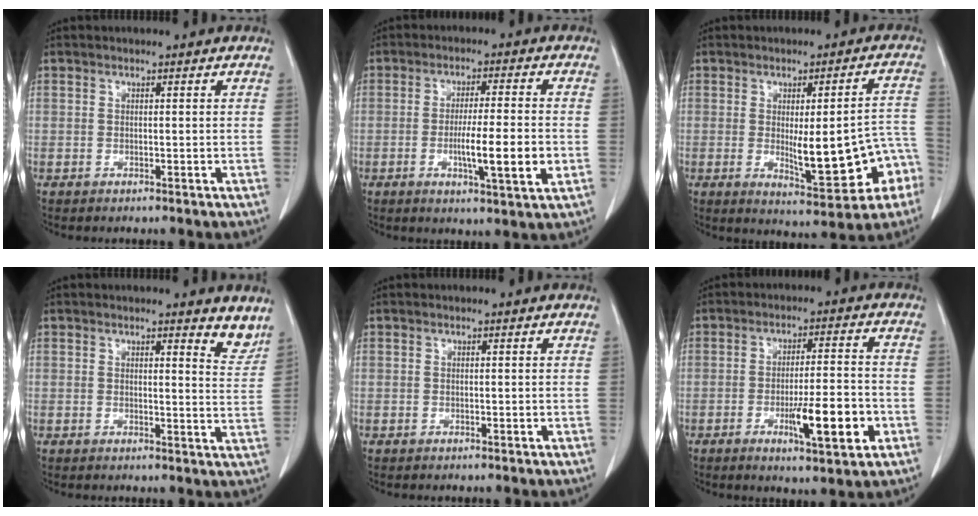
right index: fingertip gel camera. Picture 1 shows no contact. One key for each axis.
{"total": 9.1, "fx": -2.2, "fy": 0.2, "fz": 8.8, "tx": -0.144, "ty": -0.011, "tz": -0.037}
{"total": 13.8, "fx": -3.8, "fy": 3.0, "fz": 12.9, "tx": -0.146, "ty": 0.015, "tz": -0.035}
{"total": 4.2, "fx": 3.7, "fy": 0.9, "fz": 1.8, "tx": -0.013, "ty": -0.028, "tz": 0.028}
{"total": 0.0}
{"total": 9.8, "fx": -3.6, "fy": 1.2, "fz": 9.1, "tx": -0.138, "ty": -0.008, "tz": -0.054}